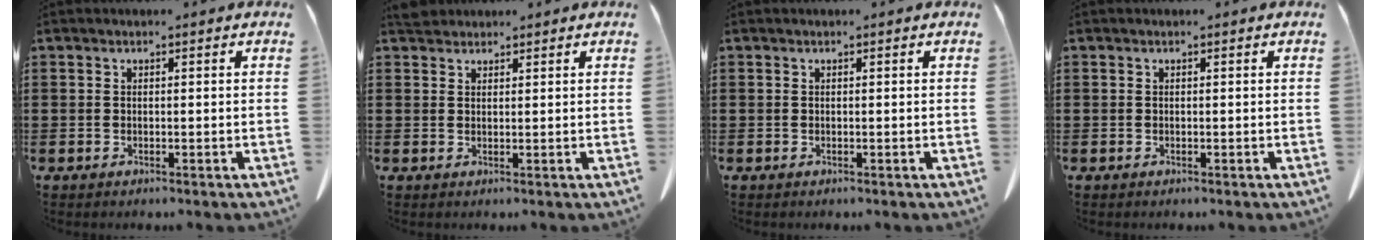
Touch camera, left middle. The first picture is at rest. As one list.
[{"total": 2.0, "force": [1.9, 0.7, 0.4], "torque": [-0.016, 0.002, 0.038]}, {"total": 0.0}, {"total": 0.0}]